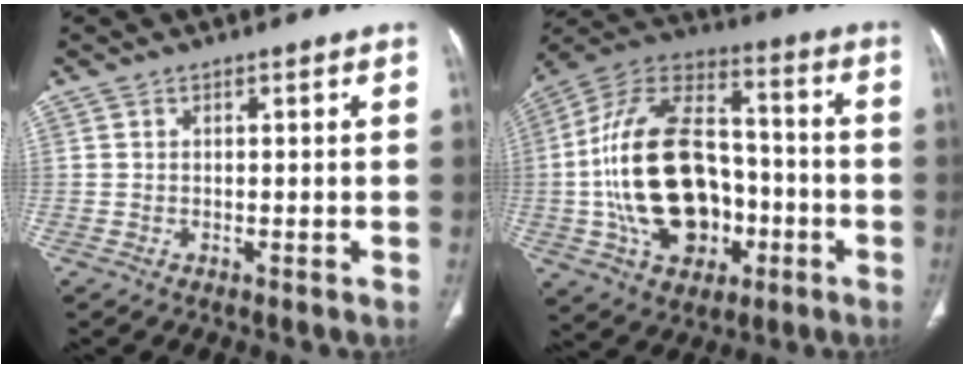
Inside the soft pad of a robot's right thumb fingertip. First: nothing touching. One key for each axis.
{"total": 24.9, "fx": -4.4, "fy": 16.5, "fz": 18.2, "tx": -0.313, "ty": 0.036, "tz": -0.067}